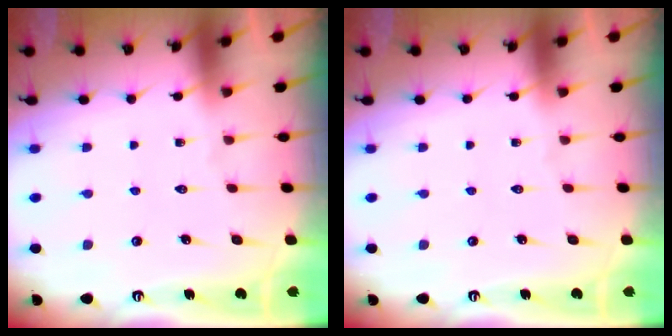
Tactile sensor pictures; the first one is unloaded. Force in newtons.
{"total": 0.0}